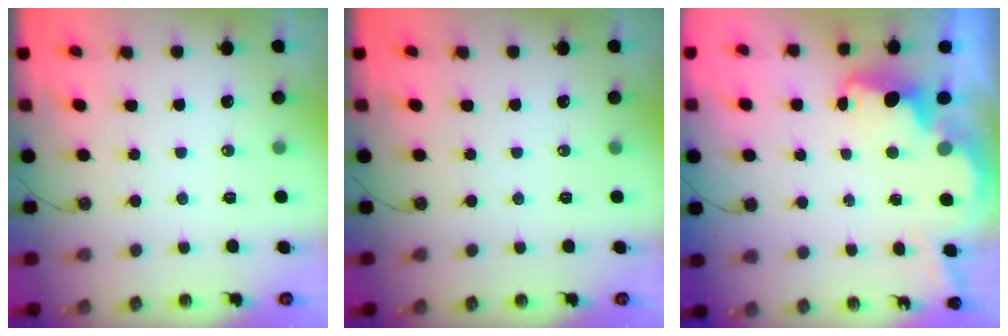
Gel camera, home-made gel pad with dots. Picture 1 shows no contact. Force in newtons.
{"total": 0.0}
{"total": 3.9, "press": 3.8, "slide": 0.7}